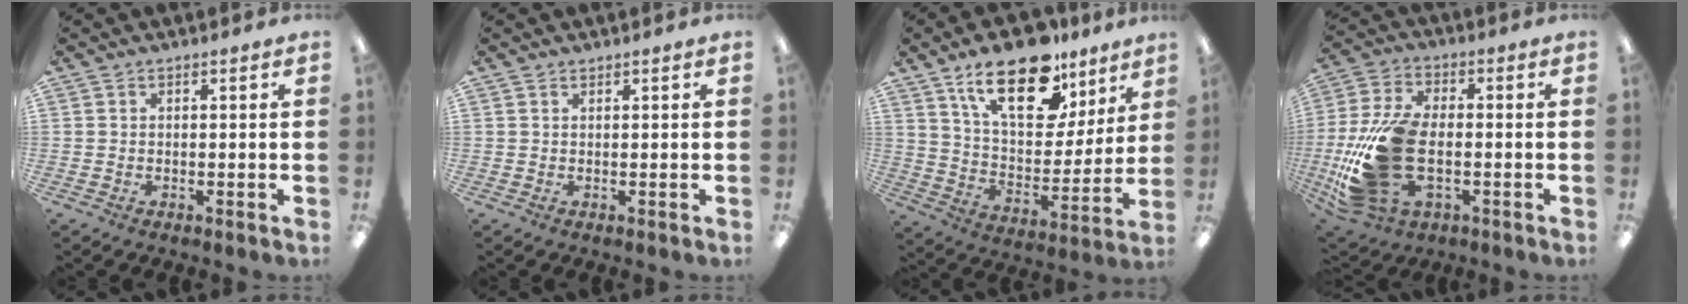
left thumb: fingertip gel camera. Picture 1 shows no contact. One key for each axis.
{"total": 0.5, "fx": 0.5, "fy": 0.2, "fz": 0.1, "tx": -0.002, "ty": 0.002, "tz": 0.008}
{"total": 22.1, "fx": 14.1, "fy": 10.5, "fz": 13.5, "tx": -0.211, "ty": -0.074, "tz": 0.243}
{"total": 21.7, "fx": -4.0, "fy": 13.2, "fz": 16.7, "tx": -0.342, "ty": 0.009, "tz": -0.053}